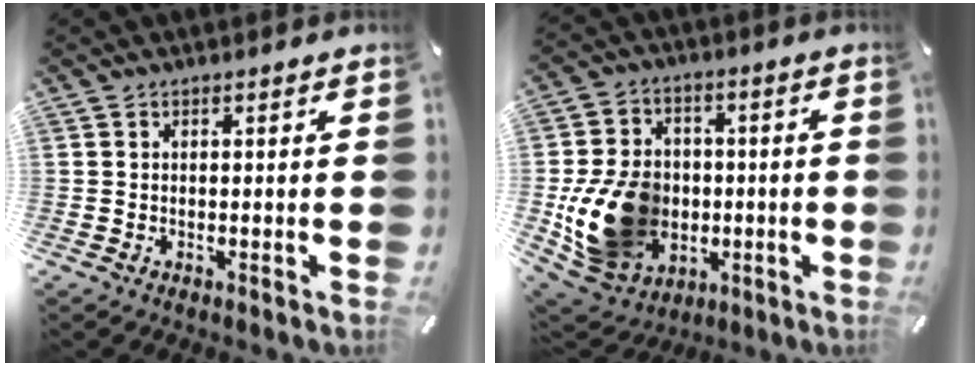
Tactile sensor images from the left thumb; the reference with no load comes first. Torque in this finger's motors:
{"motor_torque": [2.13, 2.88, 0.57, 0.07, 0.24]}